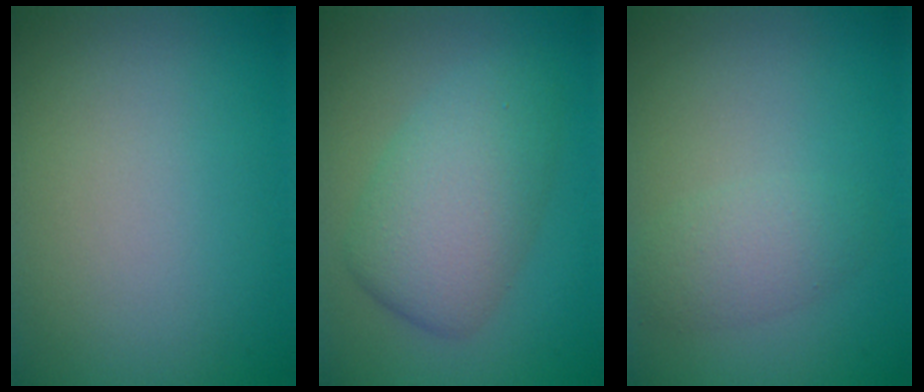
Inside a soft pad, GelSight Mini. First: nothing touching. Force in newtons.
{"total": 6.0, "press": 6.0, "slide": 0.1}
{"total": 2.4, "press": 2.4, "slide": 0.0}